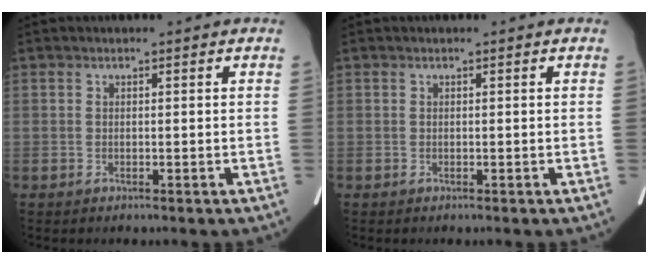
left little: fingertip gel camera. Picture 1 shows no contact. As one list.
[{"total": 0.0}]